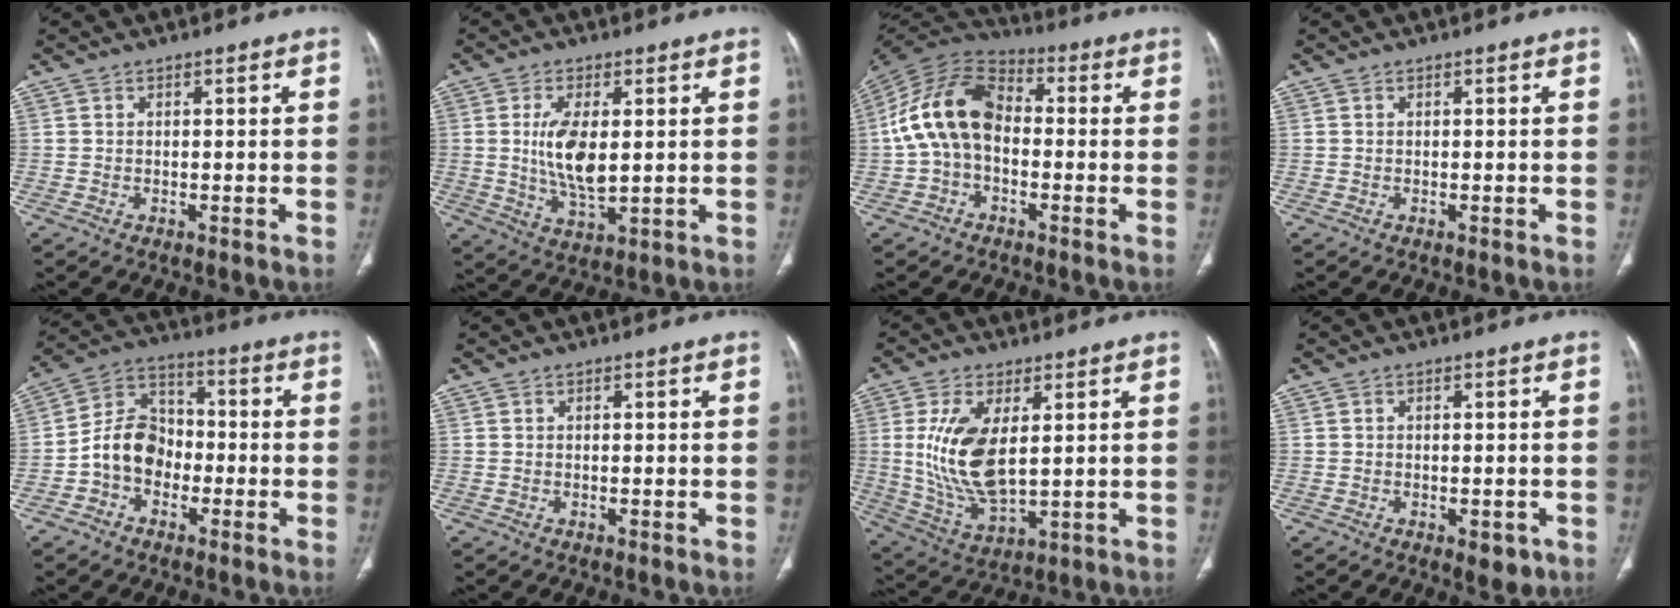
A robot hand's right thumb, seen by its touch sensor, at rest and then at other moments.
{"total": 9.4, "force": [1.0, 4.2, 8.4], "torque": [-0.161, -0.018, 0.027]}
{"total": 14.4, "force": [-0.8, 9.6, 10.7], "torque": [-0.196, 0.039, -0.026]}
{"total": 0.0}
{"total": 10.1, "force": [-2.7, 8.0, 5.6], "torque": [-0.083, 0.043, -0.063]}
{"total": 0.0}
{"total": 14.1, "force": [2.4, 6.8, 12.1], "torque": [-0.243, -0.020, 0.062]}
{"total": 2.7, "force": [-1.0, 1.5, 2.0], "torque": [-0.015, -0.001, -0.007]}